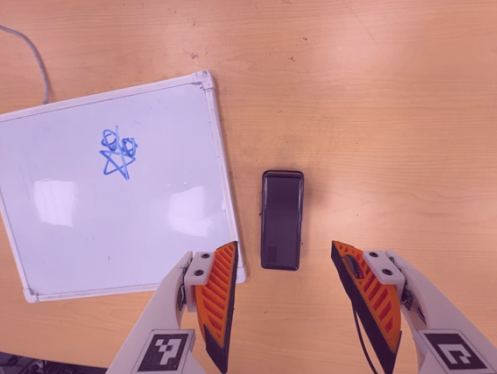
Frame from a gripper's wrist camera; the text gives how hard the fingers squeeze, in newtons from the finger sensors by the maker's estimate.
{"total": 0.0}